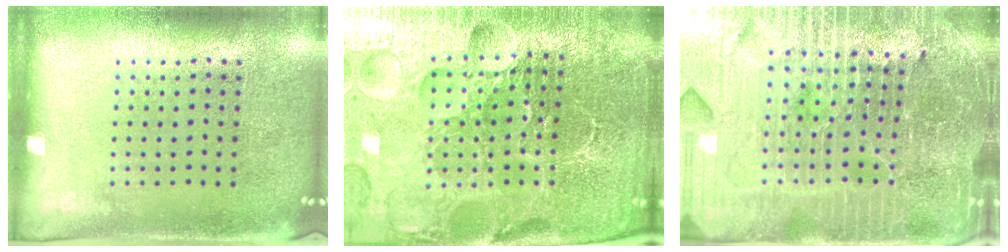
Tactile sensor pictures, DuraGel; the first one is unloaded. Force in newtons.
{"total": 6.2, "press": 5.5, "slide": 2.7}
{"total": 5.5, "press": 5.1, "slide": 2.0}